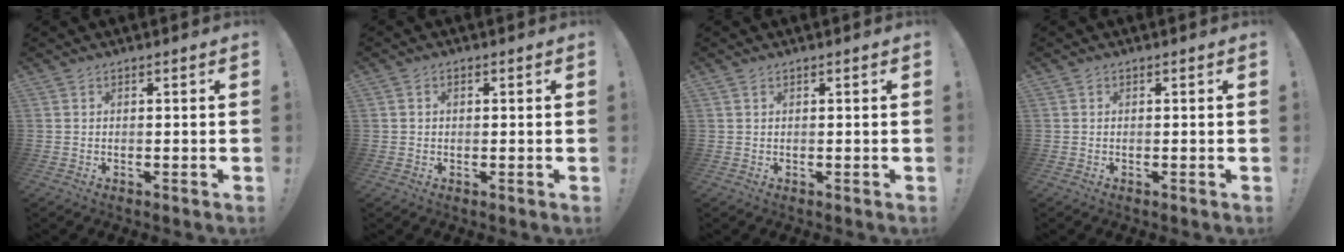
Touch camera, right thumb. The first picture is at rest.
{"total": 0.9, "force": [-0.1, 0.8, 0.4], "torque": [-0.015, 0.006, -0.001]}
{"total": 0.7, "force": [0.5, 0.2, 0.4], "torque": [-0.014, 0.003, 0.011]}
{"total": 0.0}